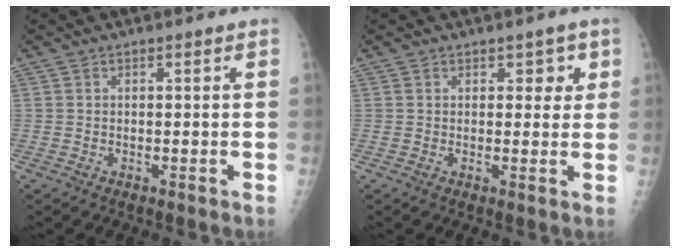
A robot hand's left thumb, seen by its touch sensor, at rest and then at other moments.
{"total": 3.2, "force": [1.4, 2.0, 2.0], "torque": [0.009, -0.002, 0.015]}